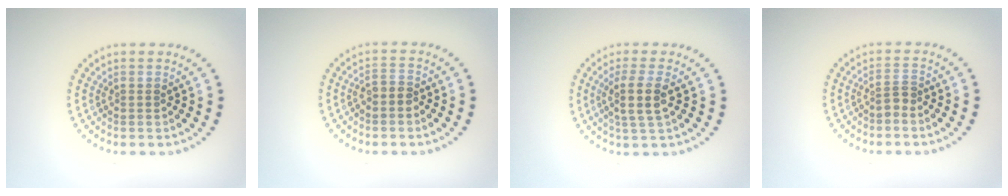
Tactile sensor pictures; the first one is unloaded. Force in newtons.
{"total": 1.5, "press": 1.3, "slide": 0.8}
{"total": 2.9, "press": 2.6, "slide": 1.3}
{"total": 1.1, "press": 0.8, "slide": 0.8}